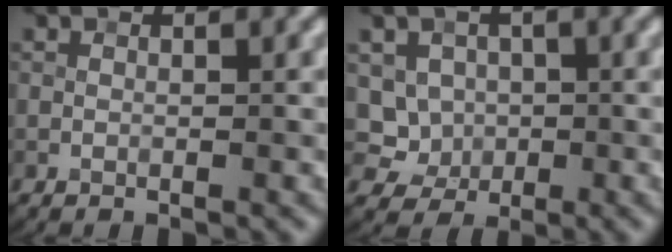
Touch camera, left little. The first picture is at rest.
{"total": 4.8, "force": [0.4, 4.5, 1.4], "torque": [-0.017, 0.020, -0.005]}